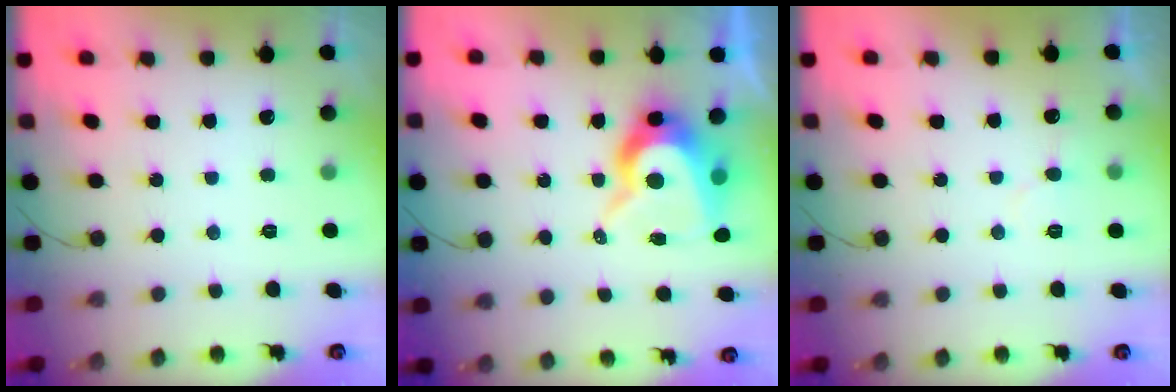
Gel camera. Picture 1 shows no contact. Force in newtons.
{"total": 11.6, "press": 11.6, "slide": 0.9}
{"total": 4.3, "press": 4.3, "slide": 0.3}